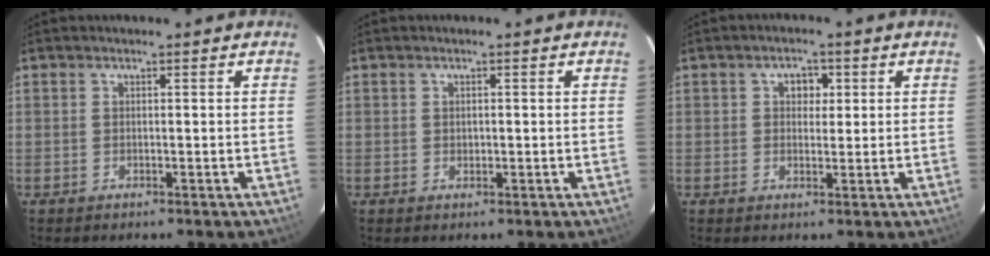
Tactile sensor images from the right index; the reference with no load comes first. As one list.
[{"total": 0.9, "force": [0.1, 0.7, 0.5], "torque": [-0.006, 0.004, 0.003]}, {"total": 3.1, "force": [0.8, 2.6, 1.6], "torque": [-0.019, 0.012, 0.012]}]